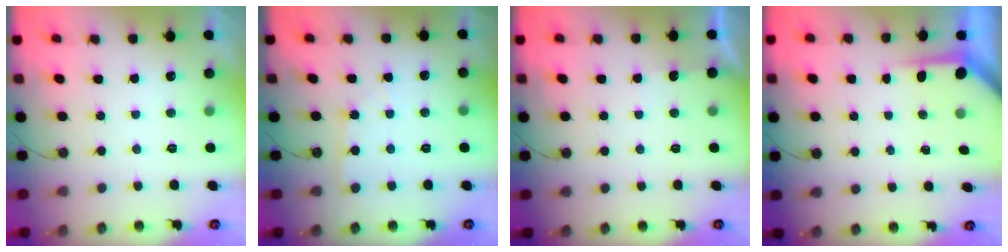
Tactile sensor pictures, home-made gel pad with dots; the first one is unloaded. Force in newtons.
{"total": 3.4, "press": 3.4, "slide": 0.5}
{"total": 2.2, "press": 2.2, "slide": 0.3}
{"total": 3.9, "press": 3.8, "slide": 0.4}